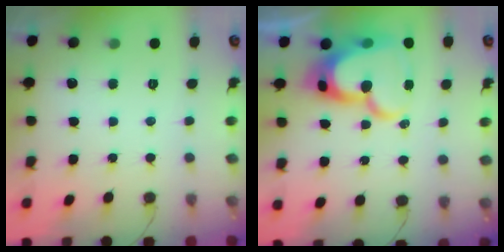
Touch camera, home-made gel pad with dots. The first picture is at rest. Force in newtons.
{"total": 19.2, "press": 19.1, "slide": 2.0}